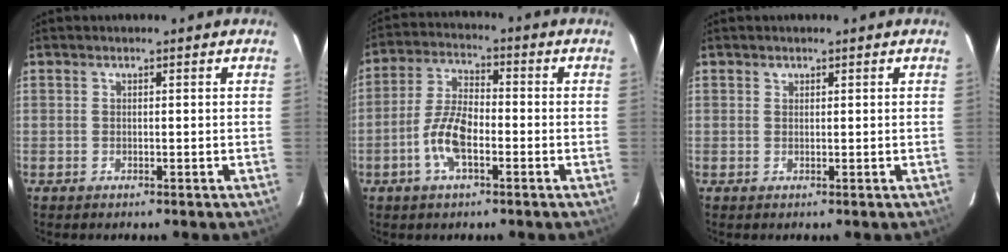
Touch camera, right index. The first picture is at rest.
{"total": 8.4, "force": [-3.2, 3.4, 7.0], "torque": [-0.148, 0.007, -0.062]}
{"total": 0.6, "force": [0.4, 0.5, 0.0], "torque": [0.003, 0.002, 0.006]}